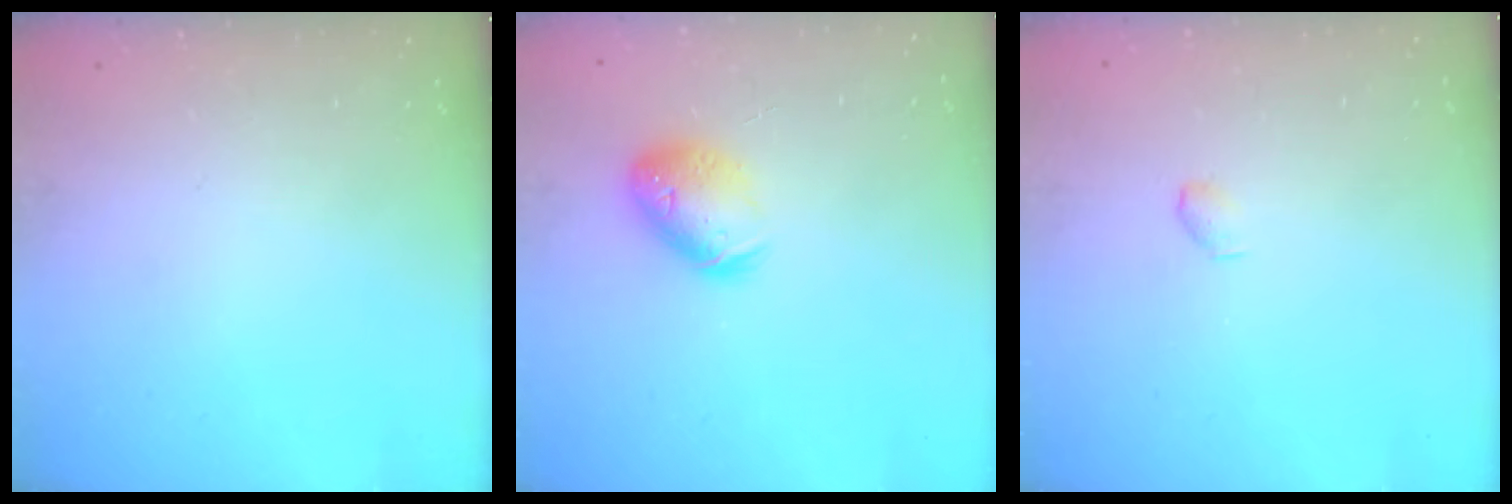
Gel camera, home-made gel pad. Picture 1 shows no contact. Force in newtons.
{"total": 12.4, "press": 12.3, "slide": 1.6}
{"total": 3.1, "press": 3.0, "slide": 0.6}